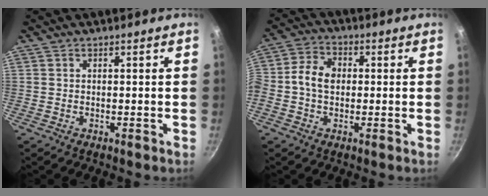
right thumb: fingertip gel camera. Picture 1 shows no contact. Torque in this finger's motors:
{"motor_torque": [1.94, 1.94, 0.38, -0.33, 0.75]}